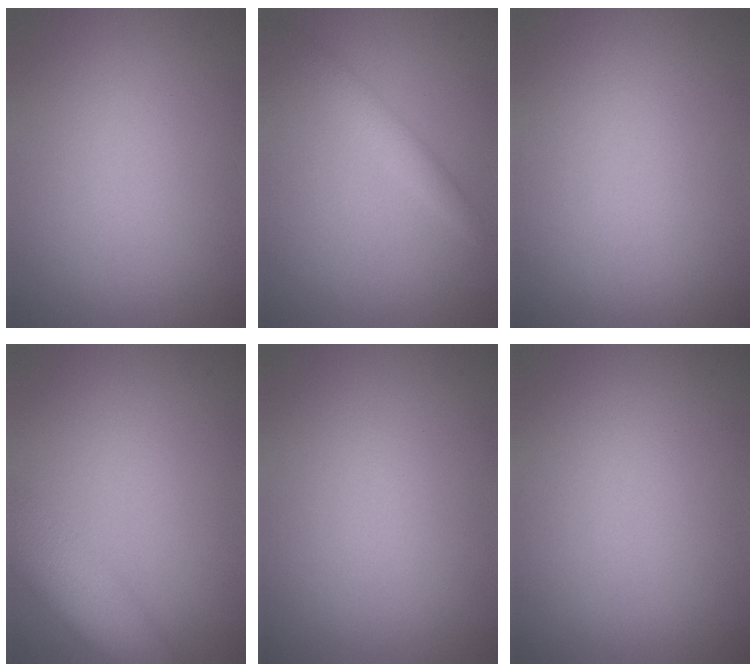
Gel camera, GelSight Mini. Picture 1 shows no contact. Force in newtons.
{"total": 1.8, "press": 1.8, "slide": 0.0}
{"total": 0.0}
{"total": 6.9, "press": 6.9, "slide": 0.3}
{"total": 0.0}
{"total": 0.0}